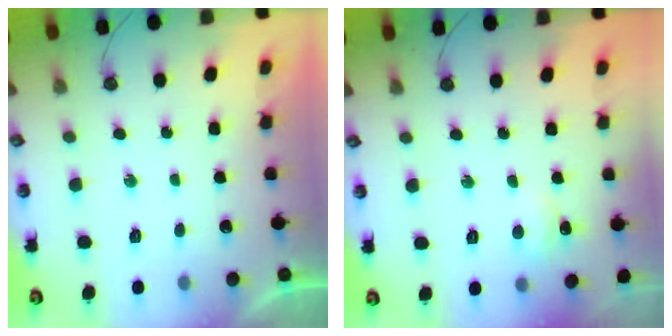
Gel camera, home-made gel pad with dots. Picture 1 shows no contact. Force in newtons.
{"total": 6.9, "press": 6.8, "slide": 1.0}